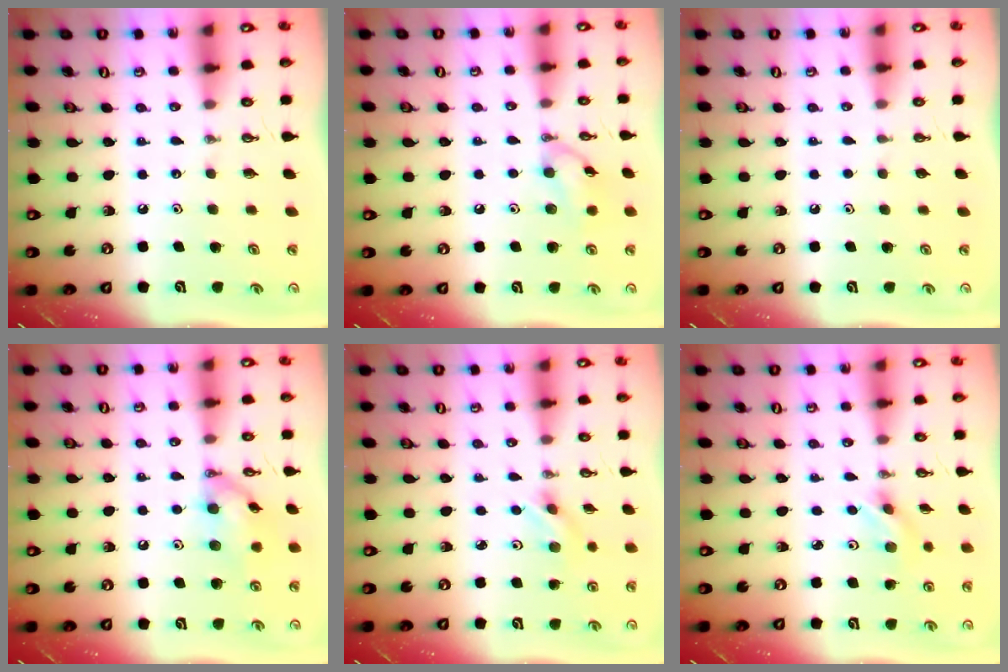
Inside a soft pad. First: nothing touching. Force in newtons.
{"total": 9.1, "press": 9.1, "slide": 0.4}
{"total": 0.9, "press": 0.1, "slide": 0.9}
{"total": 11.7, "press": 11.6, "slide": 1.3}
{"total": 2.6, "press": 2.4, "slide": 0.8}
{"total": 2.9, "press": 2.8, "slide": 0.8}